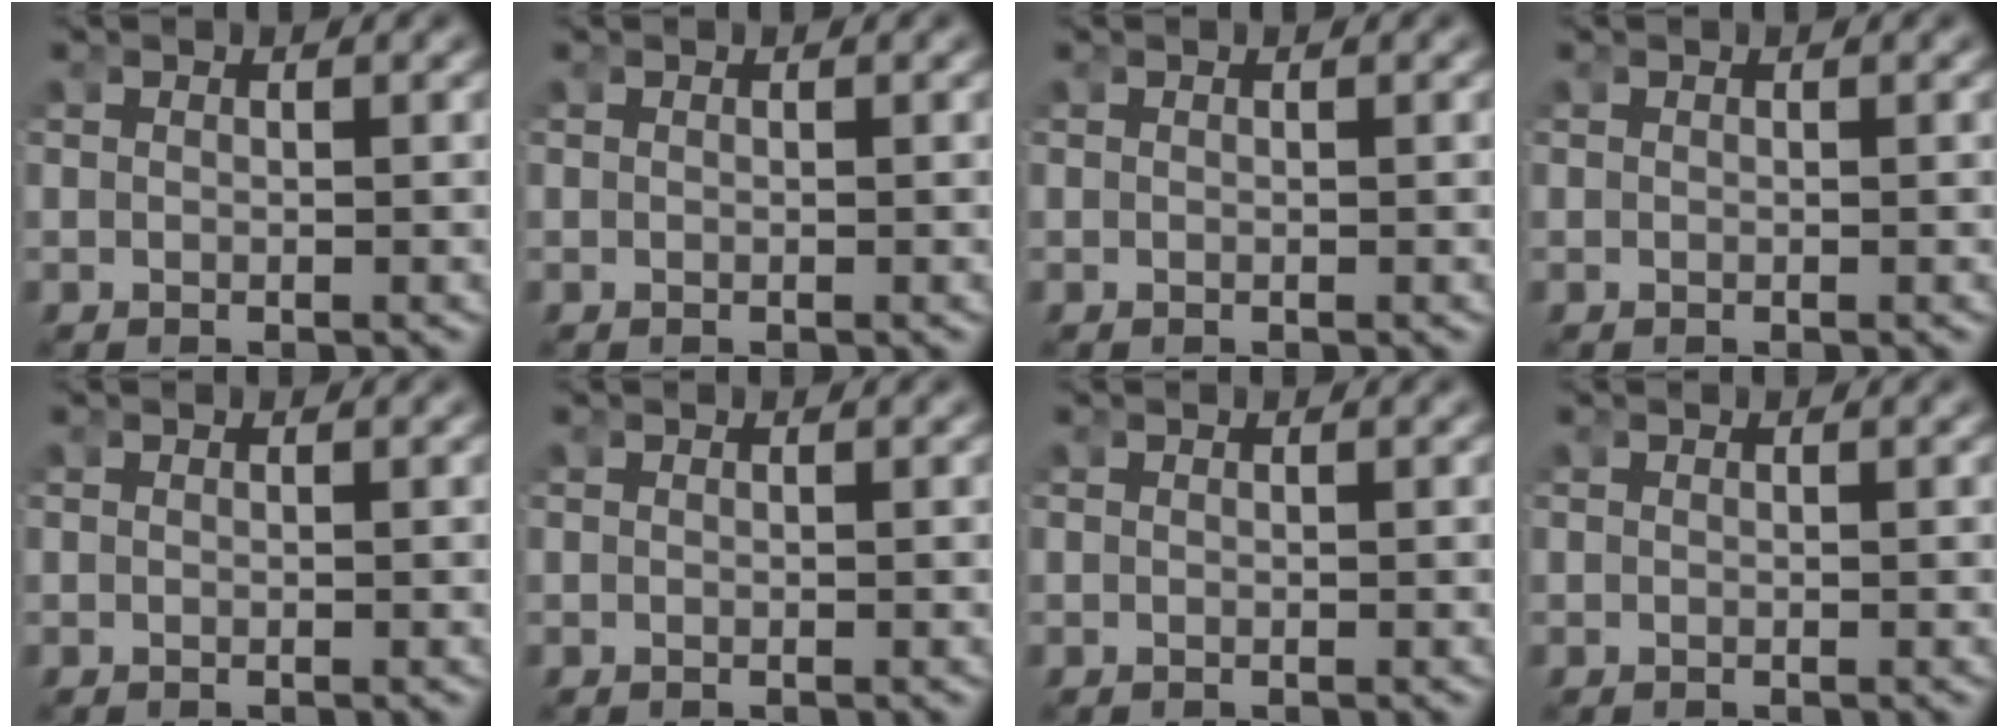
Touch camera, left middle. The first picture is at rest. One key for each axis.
{"total": 0.0}
{"total": 0.0}
{"total": 0.0}
{"total": 0.0}
{"total": 0.0}
{"total": 0.0}
{"total": 0.0}